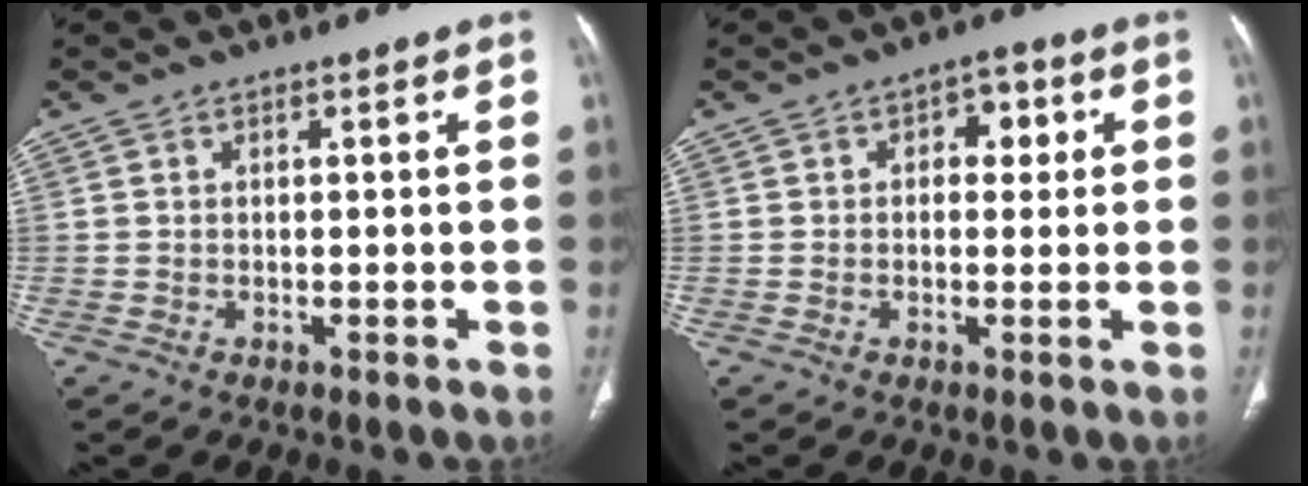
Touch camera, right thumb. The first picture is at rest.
{"total": 4.7, "force": [1.0, 3.1, 3.4], "torque": [-0.017, 0.005, 0.007]}